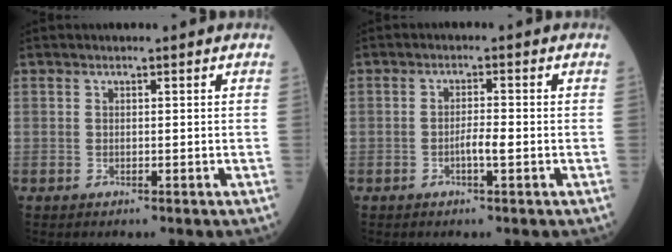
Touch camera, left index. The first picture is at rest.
{"total": 2.2, "force": [-0.9, 0.1, 2.0], "torque": [-0.035, 0.001, -0.016]}